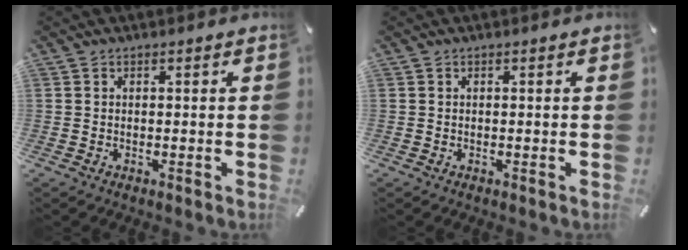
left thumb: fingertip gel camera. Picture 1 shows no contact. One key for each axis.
{"total": 0.0}